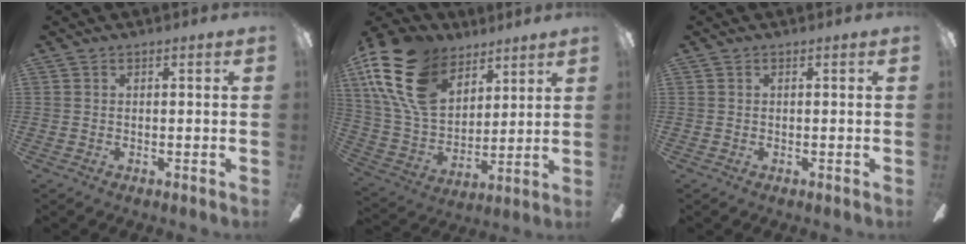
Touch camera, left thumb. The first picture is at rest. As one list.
[{"total": 21.2, "force": [11.5, 13.1, 12.1], "torque": [-0.276, -0.041, 0.212]}, {"total": 0.0}]